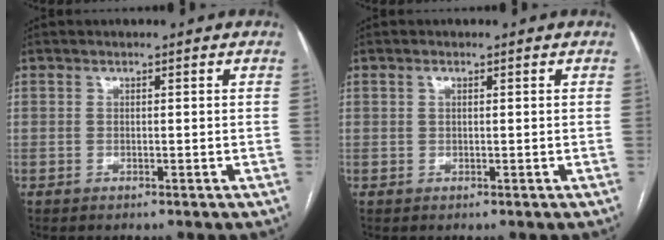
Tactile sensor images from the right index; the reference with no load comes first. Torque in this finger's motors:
{"motor_torque": [0.01, -0.01, 0.02, 0.02]}